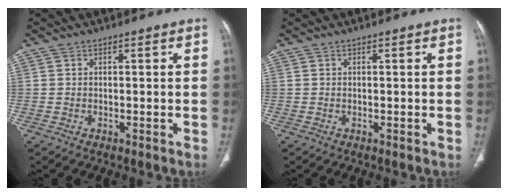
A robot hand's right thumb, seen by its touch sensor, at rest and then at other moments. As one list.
[{"total": 0.0}]